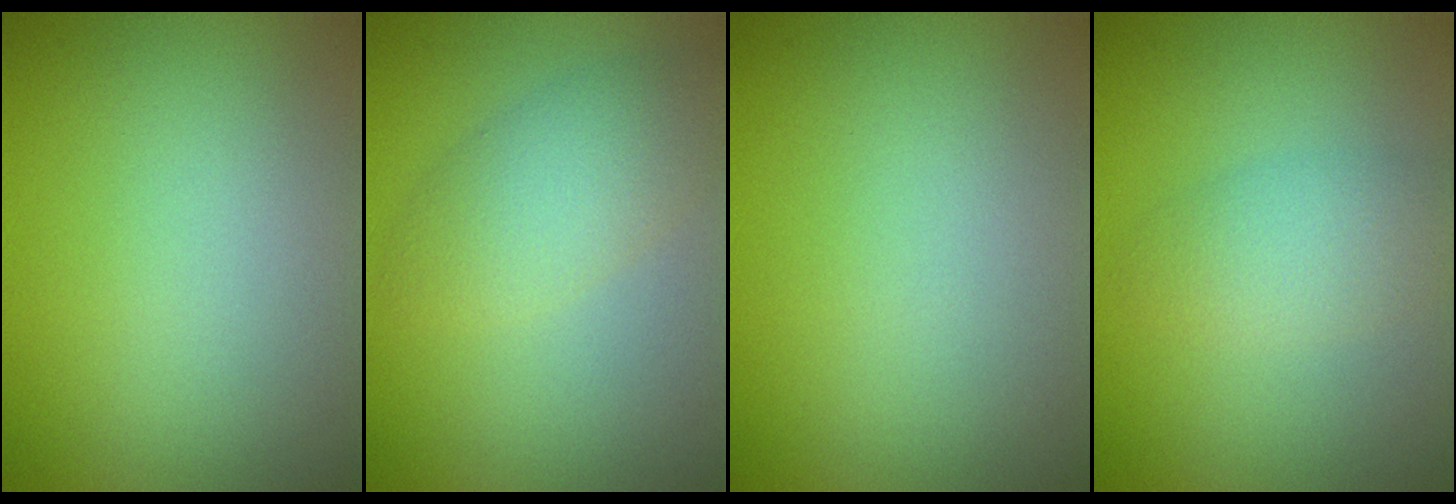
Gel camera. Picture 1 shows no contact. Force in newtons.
{"total": 3.5, "press": 3.5, "slide": 0.1}
{"total": 0.0}
{"total": 2.8, "press": 2.8, "slide": 0.2}